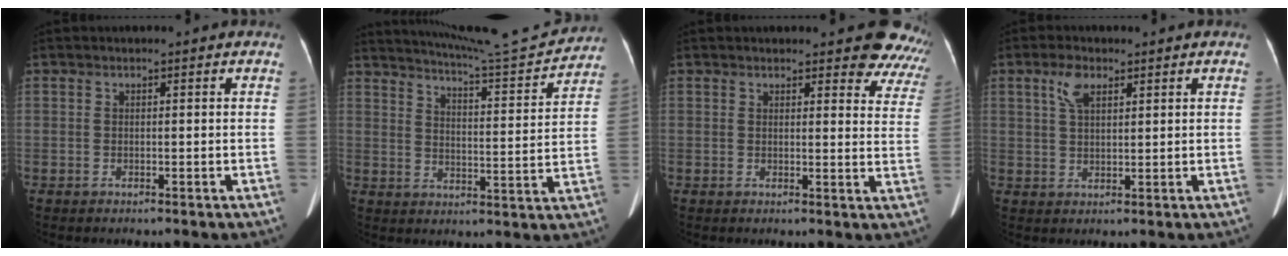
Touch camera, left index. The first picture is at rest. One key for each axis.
{"total": 15.0, "fx": 14.5, "fy": -0.7, "fz": 3.9, "tx": -0.069, "ty": -0.034, "tz": 0.201}
{"total": 9.5, "fx": 8.5, "fy": 3.2, "fz": 2.7, "tx": 0.018, "ty": -0.032, "tz": 0.059}
{"total": 3.8, "fx": 2.0, "fy": 1.6, "fz": 2.8, "tx": -0.059, "ty": 0.011, "tz": 0.043}